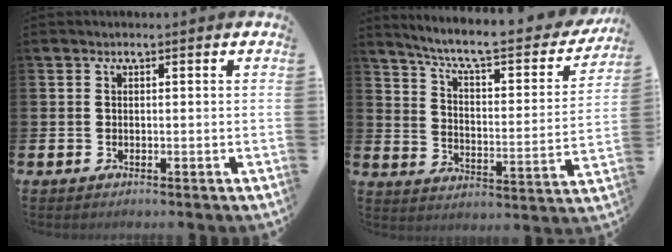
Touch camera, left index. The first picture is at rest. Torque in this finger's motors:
{"motor_torque": [0.92, -1.22, 0.54, 0.19]}